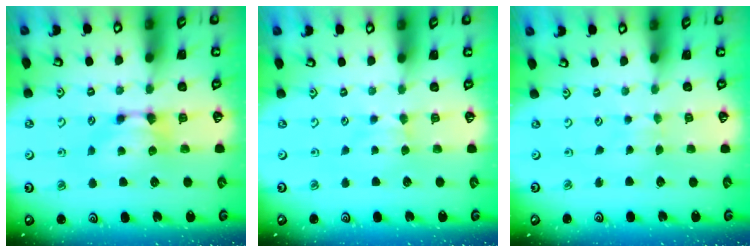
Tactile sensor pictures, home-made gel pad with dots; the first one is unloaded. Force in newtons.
{"total": 2.7, "press": 2.6, "slide": 0.4}
{"total": 3.6, "press": 3.6, "slide": 0.1}